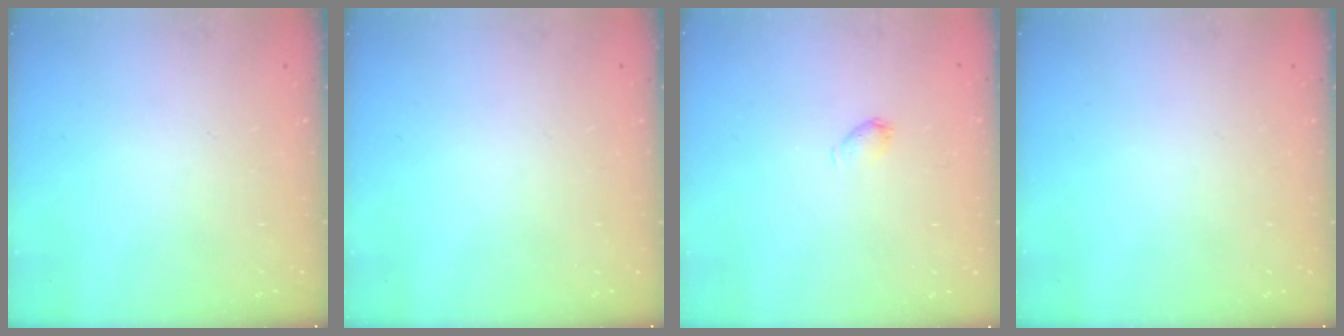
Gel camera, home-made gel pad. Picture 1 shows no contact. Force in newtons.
{"total": 0.0}
{"total": 3.1, "press": 3.1, "slide": 0.5}
{"total": 0.0}